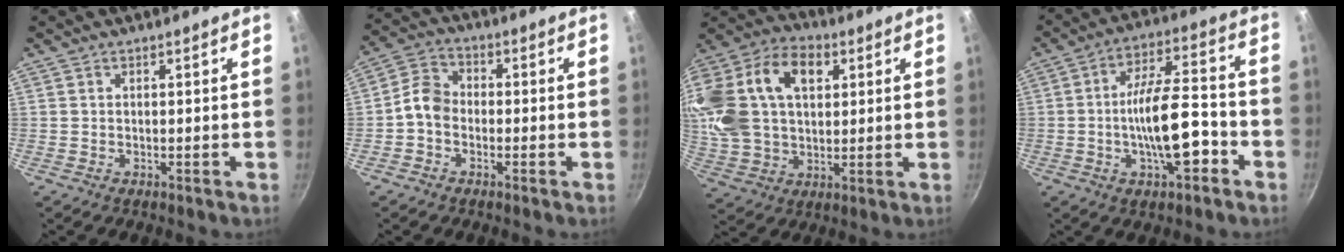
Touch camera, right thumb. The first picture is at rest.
{"total": 6.5, "force": [-1.9, 4.9, 3.8], "torque": [-0.061, 0.033, -0.057]}
{"total": 24.8, "force": [7.0, 16.5, 17.1], "torque": [-0.345, 0.019, 0.121]}
{"total": 13.8, "force": [-4.2, 5.2, 12.1], "torque": [-0.183, 0.040, -0.072]}